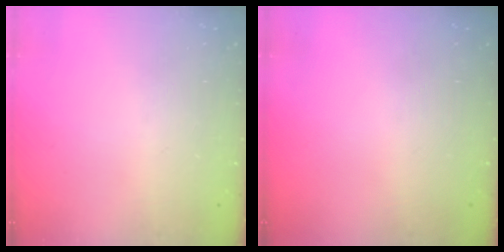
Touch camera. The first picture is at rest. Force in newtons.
{"total": 0.0}